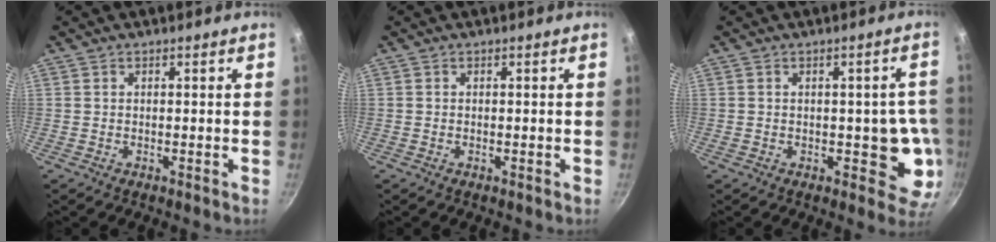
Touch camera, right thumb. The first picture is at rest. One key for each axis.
{"total": 0.0}
{"total": 8.0, "fx": -1.4, "fy": 4.5, "fz": 6.5, "tx": -0.027, "ty": 0.003, "tz": -0.017}